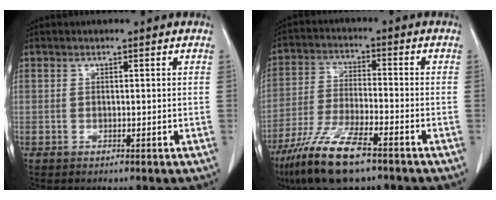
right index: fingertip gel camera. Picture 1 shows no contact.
{"total": 12.0, "force": [-8.1, 1.9, 8.6], "torque": [-0.175, -0.028, -0.148]}